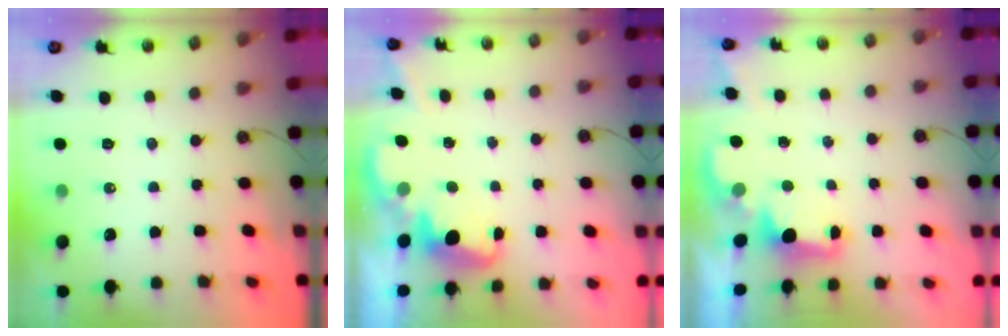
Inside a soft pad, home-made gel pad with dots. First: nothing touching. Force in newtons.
{"total": 2.8, "press": 2.7, "slide": 0.8}
{"total": 2.2, "press": 2.1, "slide": 0.7}